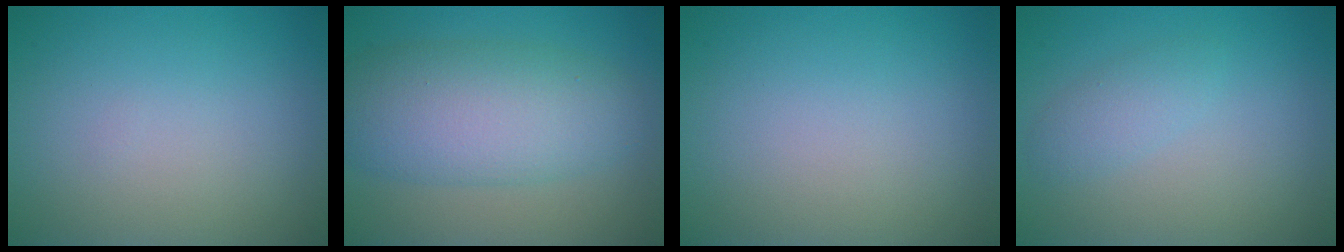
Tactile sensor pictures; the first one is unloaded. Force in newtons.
{"total": 7.6, "press": 7.6, "slide": 0.1}
{"total": 0.0}
{"total": 1.6, "press": 1.6, "slide": 0.0}